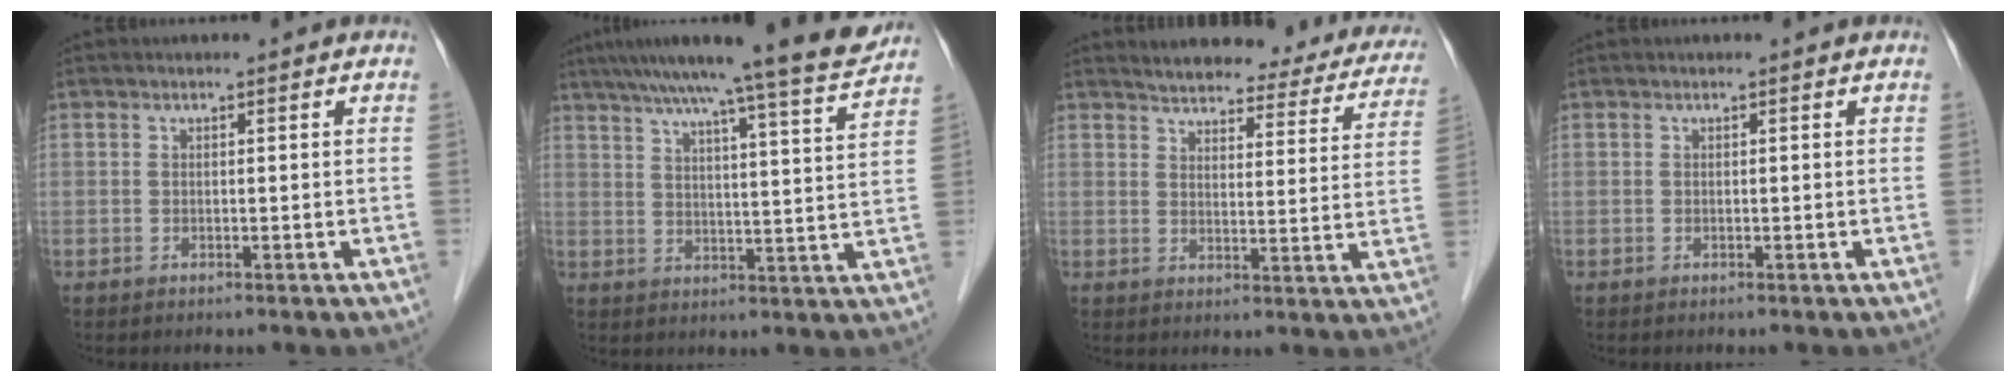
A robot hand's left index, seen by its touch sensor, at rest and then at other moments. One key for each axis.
{"total": 17.5, "fx": 15.0, "fy": -0.7, "fz": 9.0, "tx": -0.138, "ty": -0.009, "tz": 0.200}
{"total": 20.9, "fx": 18.7, "fy": 5.6, "fz": 7.3, "tx": -0.085, "ty": -0.019, "tz": 0.210}
{"total": 0.0}